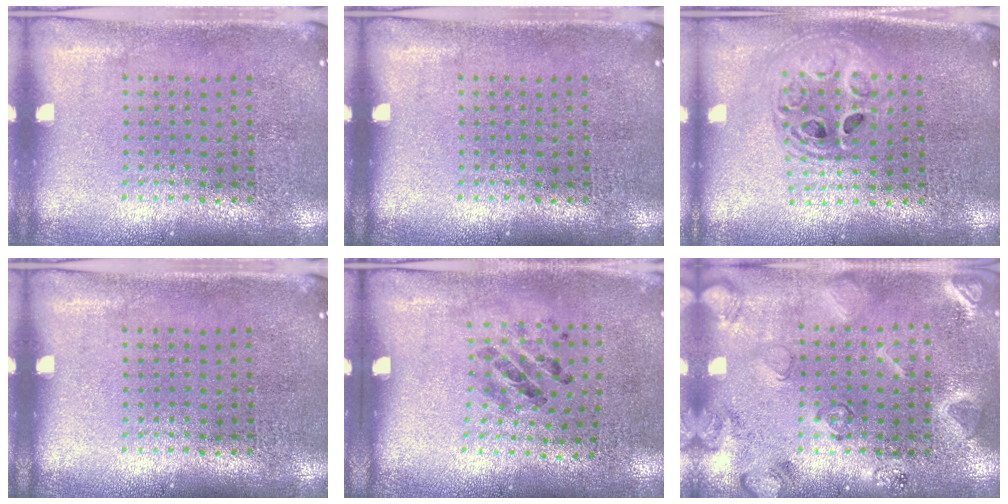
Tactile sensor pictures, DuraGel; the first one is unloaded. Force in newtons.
{"total": 0.0}
{"total": 1.8, "press": 1.5, "slide": 1.0}
{"total": 0.0}
{"total": 1.2, "press": 0.7, "slide": 1.0}
{"total": 2.3, "press": 2.3, "slide": 0.1}